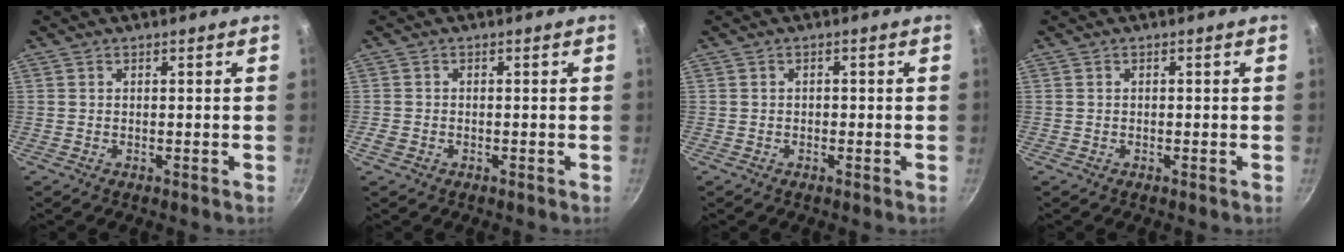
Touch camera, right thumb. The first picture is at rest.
{"total": 1.6, "force": [-0.7, 1.2, 0.8], "torque": [-0.020, 0.003, -0.013]}
{"total": 0.7, "force": [-0.3, 0.6, 0.3], "torque": [-0.003, 0.004, -0.004]}
{"total": 0.0}